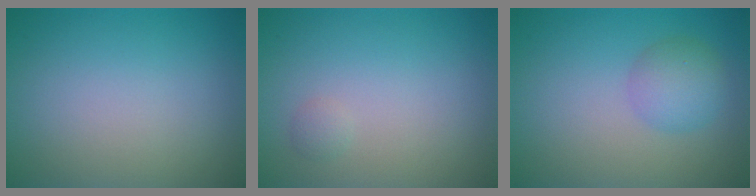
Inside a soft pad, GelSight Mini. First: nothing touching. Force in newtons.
{"total": 0.6, "press": 0.6, "slide": 0.0}
{"total": 2.9, "press": 2.9, "slide": 0.1}